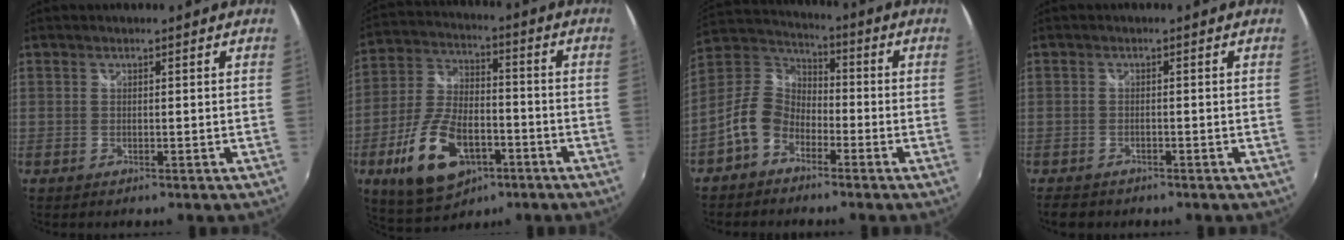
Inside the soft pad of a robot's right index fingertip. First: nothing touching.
{"total": 16.1, "force": [-6.8, 8.5, 11.9], "torque": [-0.256, -0.008, -0.111]}
{"total": 12.0, "force": [-6.4, 8.5, 5.6], "torque": [-0.118, 0.026, -0.121]}
{"total": 3.6, "force": [-2.8, 1.8, 1.4], "torque": [-0.037, -0.013, -0.043]}